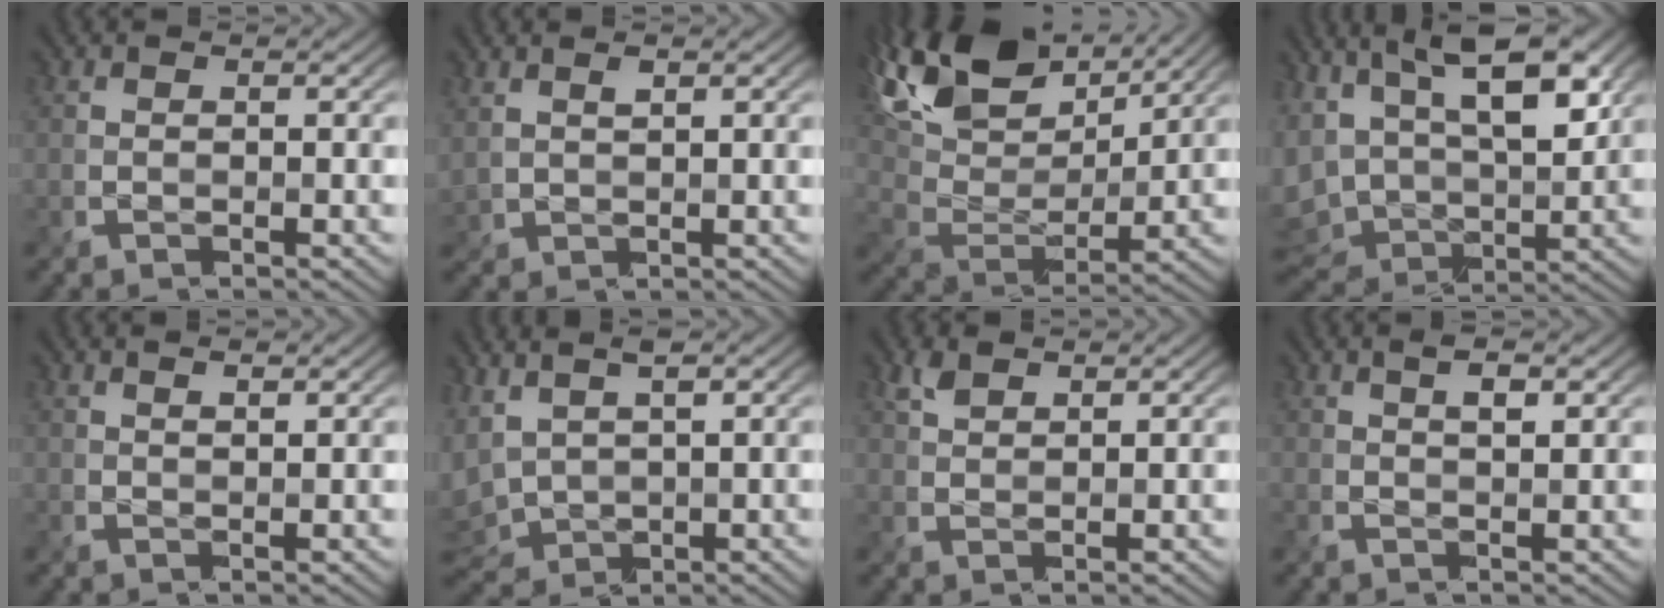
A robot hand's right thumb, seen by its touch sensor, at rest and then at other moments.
{"total": 2.2, "force": [1.3, 0.9, 1.5], "torque": [-0.039, 0.004, 0.031]}
{"total": 15.3, "force": [10.0, 7.1, 9.2], "torque": [-0.217, 0.035, 0.162]}
{"total": 14.4, "force": [5.5, 7.3, 11.2], "torque": [-0.226, 0.005, 0.086]}
{"total": 0.9, "force": [0.7, 0.1, 0.6], "torque": [-0.012, 0.002, 0.015]}
{"total": 6.3, "force": [1.6, 3.5, 4.9], "torque": [-0.144, 0.001, 0.033]}
{"total": 2.2, "force": [1.5, 1.0, 1.2], "torque": [-0.032, 0.004, 0.033]}
{"total": 2.2, "force": [0.8, 0.5, 2.0], "torque": [-0.033, -0.001, 0.014]}